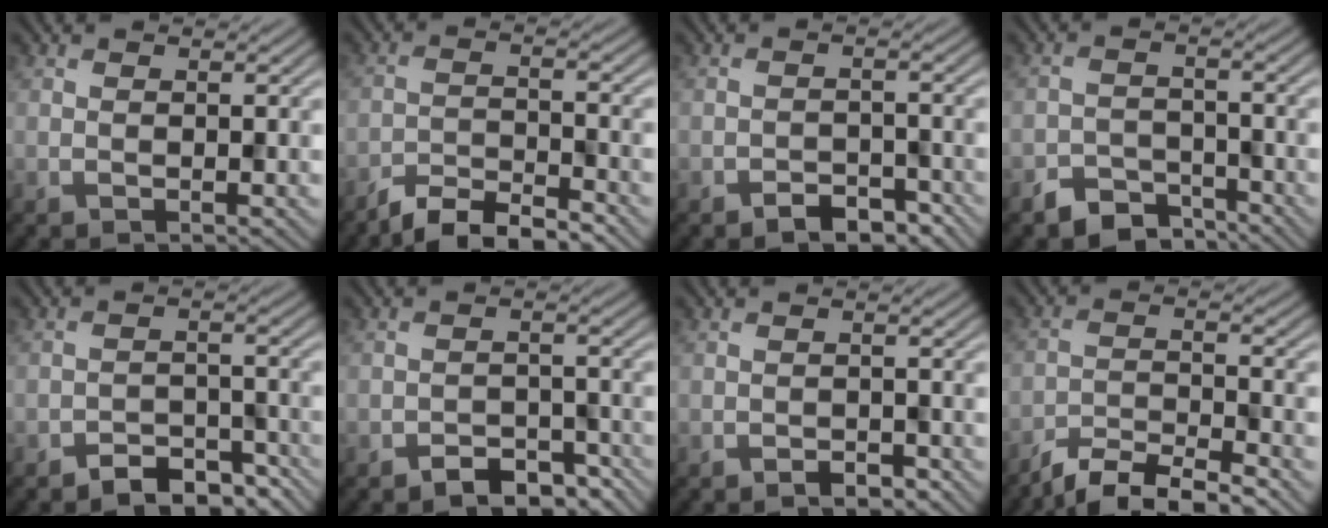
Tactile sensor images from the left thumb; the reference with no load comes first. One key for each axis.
{"total": 5.6, "fx": -4.9, "fy": 1.0, "fz": 2.5, "tx": -0.045, "ty": -0.003, "tz": -0.095}
{"total": 3.0, "fx": -2.3, "fy": 1.5, "fz": 1.3, "tx": -0.019, "ty": 0.002, "tz": -0.038}
{"total": 4.8, "fx": -4.0, "fy": 2.3, "fz": 1.5, "tx": -0.023, "ty": -0.005, "tz": -0.079}
{"total": 5.0, "fx": -3.9, "fy": 2.2, "fz": 2.1, "tx": -0.028, "ty": 0.000, "tz": -0.066}
{"total": 4.2, "fx": -3.2, "fy": 2.1, "fz": 1.9, "tx": -0.025, "ty": -0.001, "tz": -0.050}
{"total": 1.5, "fx": -1.1, "fy": 0.7, "fz": 0.7, "tx": -0.009, "ty": -0.001, "tz": -0.020}
{"total": 6.3, "fx": -5.4, "fy": 1.2, "fz": 3.0, "tx": -0.059, "ty": -0.006, "tz": -0.104}